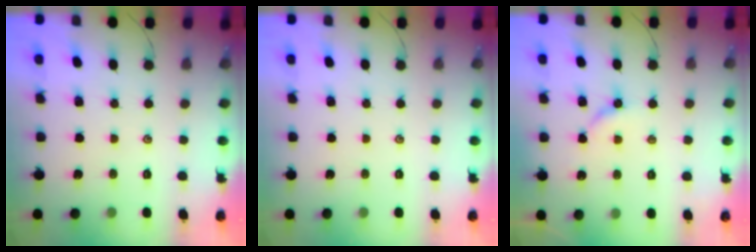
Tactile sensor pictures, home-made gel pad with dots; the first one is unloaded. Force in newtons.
{"total": 0.0}
{"total": 4.4, "press": 4.4, "slide": 0.5}